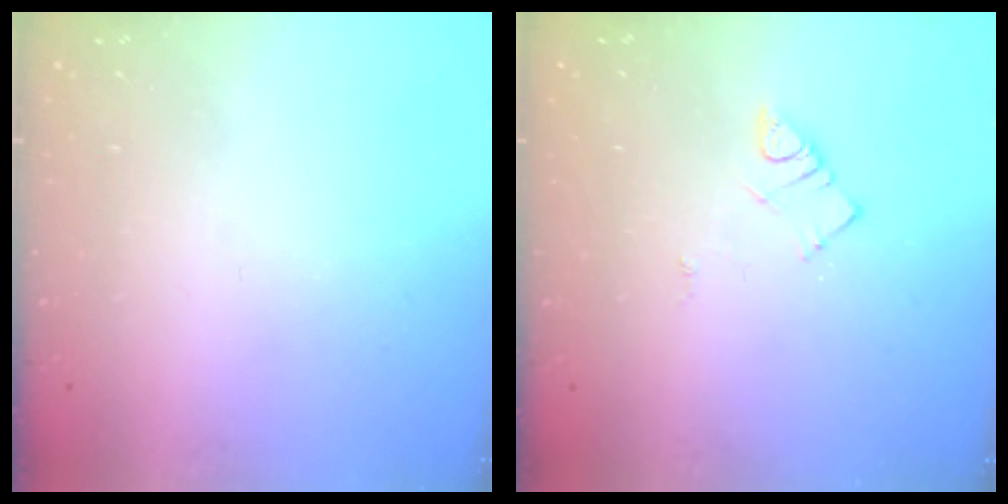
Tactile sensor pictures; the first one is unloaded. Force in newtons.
{"total": 4.3, "press": 4.2, "slide": 0.7}